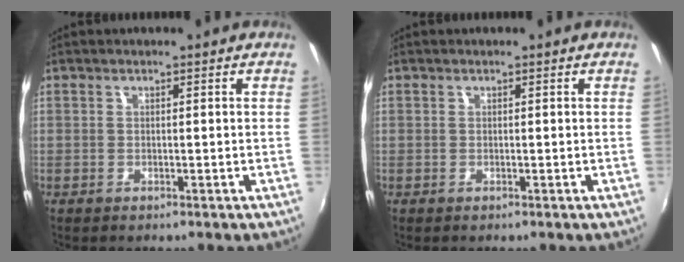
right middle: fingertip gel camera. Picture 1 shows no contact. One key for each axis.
{"total": 0.0}